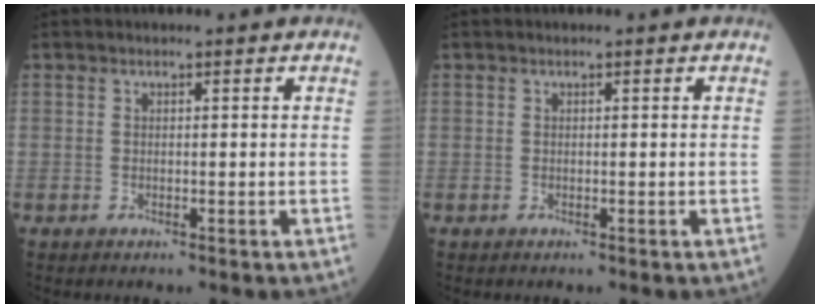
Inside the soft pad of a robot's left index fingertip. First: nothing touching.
{"total": 0.0}